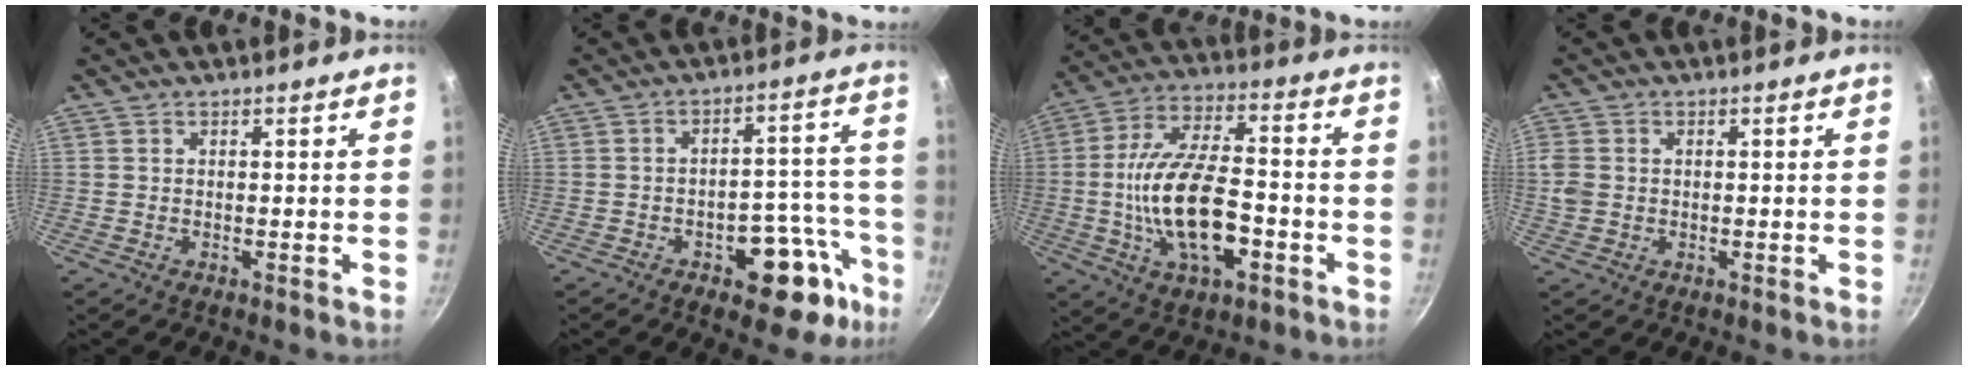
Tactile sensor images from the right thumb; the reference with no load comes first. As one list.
[{"total": 14.1, "force": [-7.2, 7.7, 9.4], "torque": [-0.048, 0.061, -0.088]}, {"total": 18.1, "force": [-4.4, 8.6, 15.3], "torque": [-0.271, 0.029, -0.079]}, {"total": 3.5, "force": [0.0, 3.0, 1.9], "torque": [-0.036, 0.000, -0.001]}]